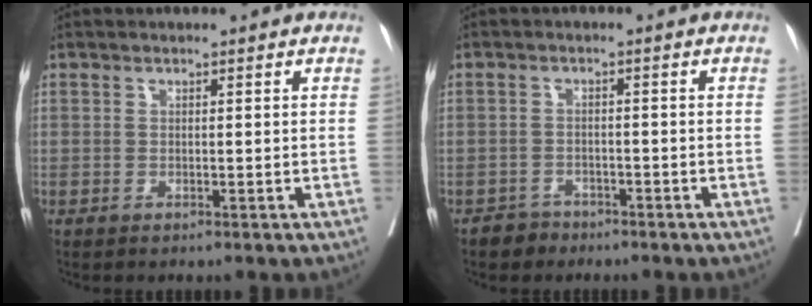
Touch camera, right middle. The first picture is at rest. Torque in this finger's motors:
{"motor_torque": [0.20, -0.18, 0.01, -0.01]}